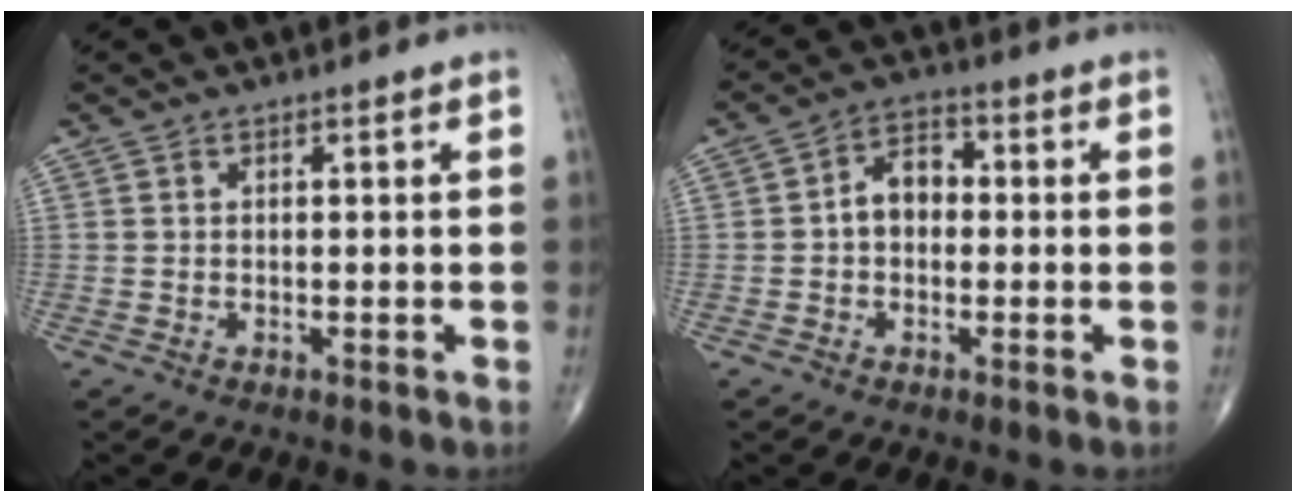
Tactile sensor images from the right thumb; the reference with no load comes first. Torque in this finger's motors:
{"motor_torque": [0.87, 0.92, 0.59, 0.00, 0.00]}